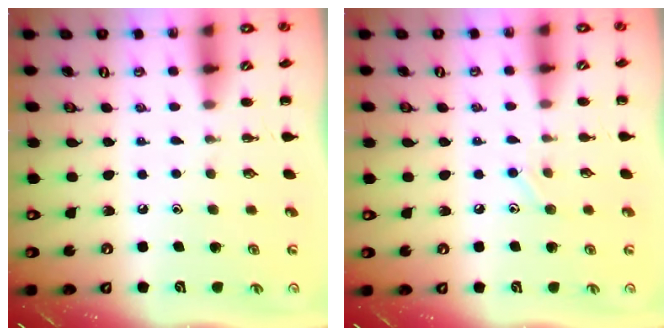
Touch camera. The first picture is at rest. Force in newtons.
{"total": 7.0, "press": 6.7, "slide": 2.0}